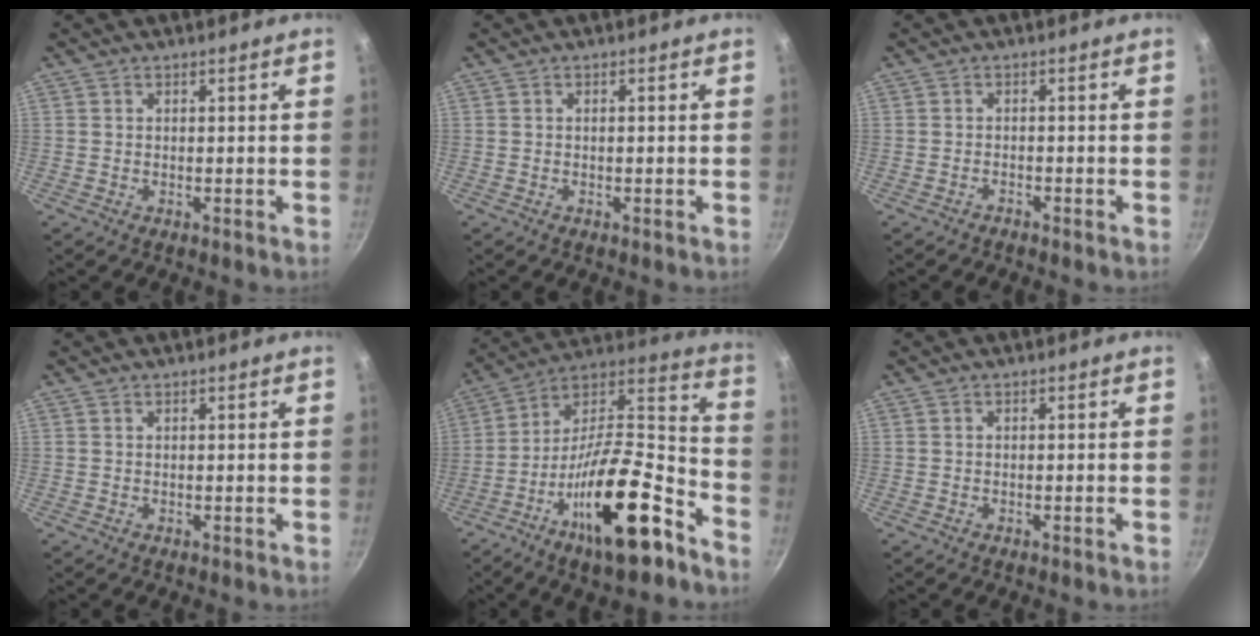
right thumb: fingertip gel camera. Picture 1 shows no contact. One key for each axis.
{"total": 0.6, "fx": -0.2, "fy": 0.0, "fz": 0.5, "tx": -0.012, "ty": 0.003, "tz": -0.003}
{"total": 1.0, "fx": -1.0, "fy": 0.0, "fz": 0.0, "tx": -0.007, "ty": 0.016, "tz": -0.015}
{"total": 0.0}
{"total": 25.7, "fx": -14.0, "fy": 8.7, "fz": 19.8, "tx": -0.272, "ty": 0.083, "tz": -0.237}
{"total": 0.6, "fx": -0.4, "fy": -0.1, "fz": 0.4, "tx": -0.014, "ty": 0.005, "tz": -0.005}